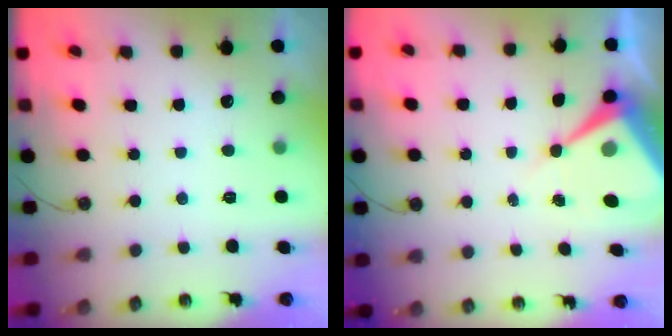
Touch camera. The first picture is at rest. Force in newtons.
{"total": 9.7, "press": 9.7, "slide": 0.3}